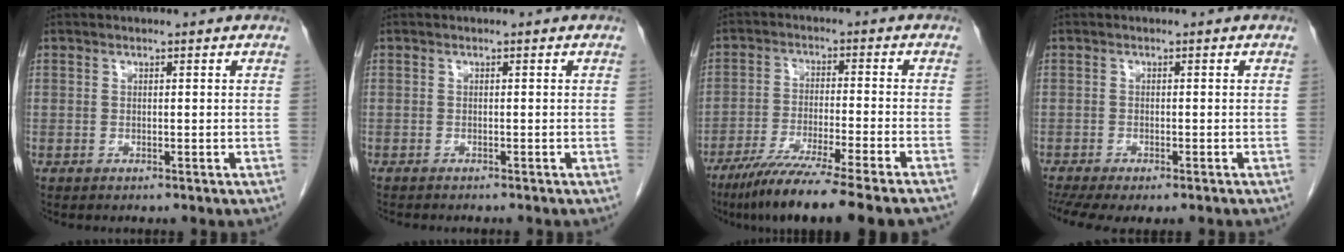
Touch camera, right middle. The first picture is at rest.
{"total": 3.4, "force": [-3.0, 0.7, 1.5], "torque": [-0.025, -0.008, -0.035]}
{"total": 15.2, "force": [-12.1, -1.1, 9.1], "torque": [-0.141, -0.054, -0.193]}
{"total": 8.8, "force": [-6.8, 2.7, 4.8], "torque": [-0.088, -0.005, -0.101]}